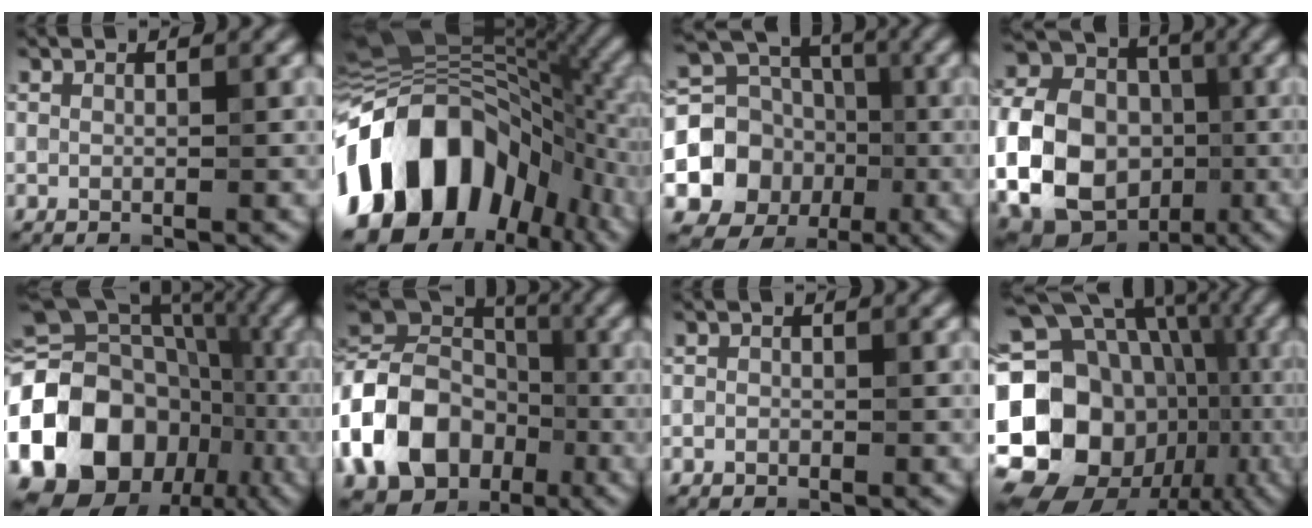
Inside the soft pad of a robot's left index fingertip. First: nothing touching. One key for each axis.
{"total": 17.2, "fx": -4.8, "fy": 11.4, "fz": 12.1, "tx": -0.220, "ty": 0.019, "tz": -0.100}
{"total": 10.0, "fx": -1.2, "fy": 8.7, "fz": 4.9, "tx": -0.106, "ty": -0.014, "tz": -0.023}
{"total": 21.0, "fx": -2.8, "fy": 18.6, "fz": 9.3, "tx": -0.217, "ty": 0.013, "tz": -0.092}
{"total": 18.5, "fx": -5.8, "fy": 14.7, "fz": 9.5, "tx": -0.205, "ty": 0.006, "tz": -0.103}
{"total": 15.4, "fx": -3.8, "fy": 12.1, "fz": 8.8, "tx": -0.201, "ty": 0.005, "tz": -0.081}
{"total": 0.8, "fx": -0.2, "fy": 0.8, "fz": 0.2, "tx": 0.013, "ty": 0.000, "tz": -0.012}
{"total": 20.9, "fx": -4.1, "fy": 17.3, "fz": 10.9, "tx": -0.178, "ty": 0.008, "tz": -0.084}